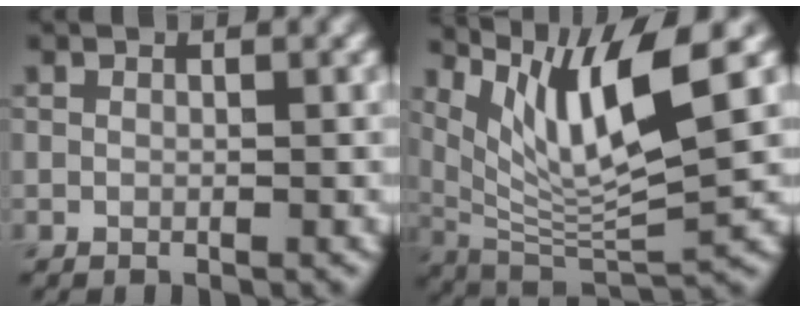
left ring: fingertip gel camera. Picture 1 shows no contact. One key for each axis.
{"total": 9.1, "fx": 4.2, "fy": 2.2, "fz": 7.8, "tx": -0.141, "ty": -0.007, "tz": 0.084}